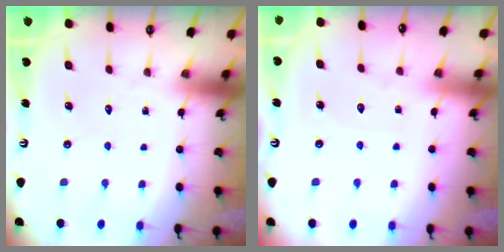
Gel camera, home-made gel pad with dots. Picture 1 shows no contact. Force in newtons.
{"total": 2.4, "press": 2.4, "slide": 0.4}